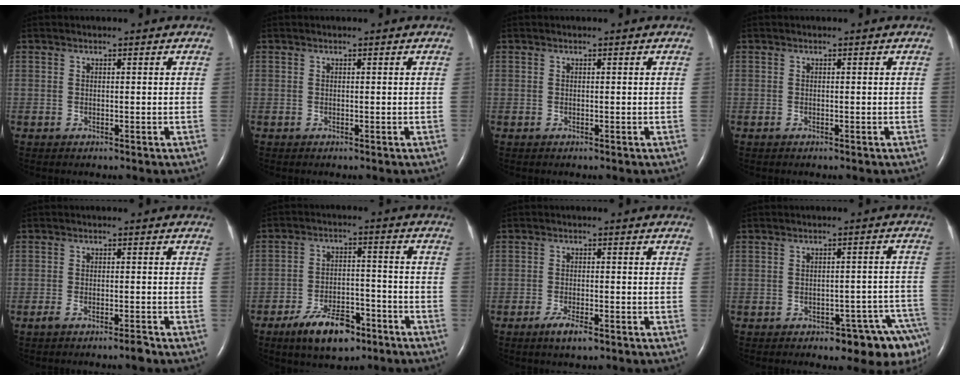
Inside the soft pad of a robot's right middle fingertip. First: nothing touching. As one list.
[{"total": 0.0}, {"total": 0.0}, {"total": 0.0}, {"total": 2.2, "force": [-1.8, 0.1, 1.3], "torque": [-0.029, -0.003, -0.032]}, {"total": 9.2, "force": [-6.0, 4.0, 5.8], "torque": [-0.105, -0.002, -0.096]}, {"total": 3.1, "force": [-2.0, 0.6, 2.3], "torque": [-0.047, -0.004, -0.035]}, {"total": 9.9, "force": [-7.5, 2.9, 5.7], "torque": [-0.027, 0.024, -0.089]}]